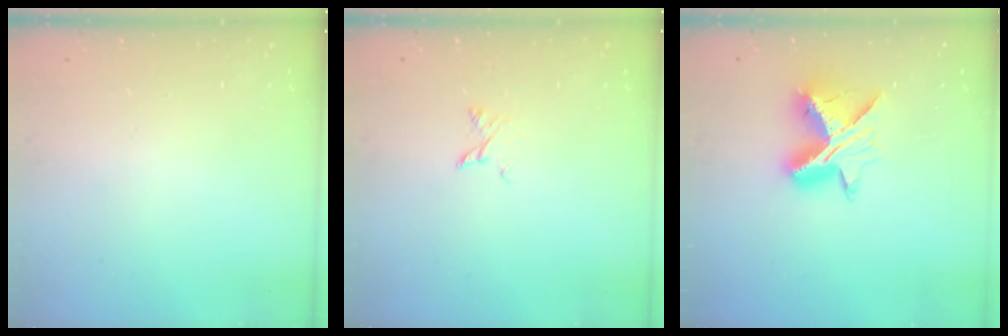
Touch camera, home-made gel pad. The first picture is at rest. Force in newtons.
{"total": 2.6, "press": 2.6, "slide": 0.4}
{"total": 9.5, "press": 9.5, "slide": 0.7}